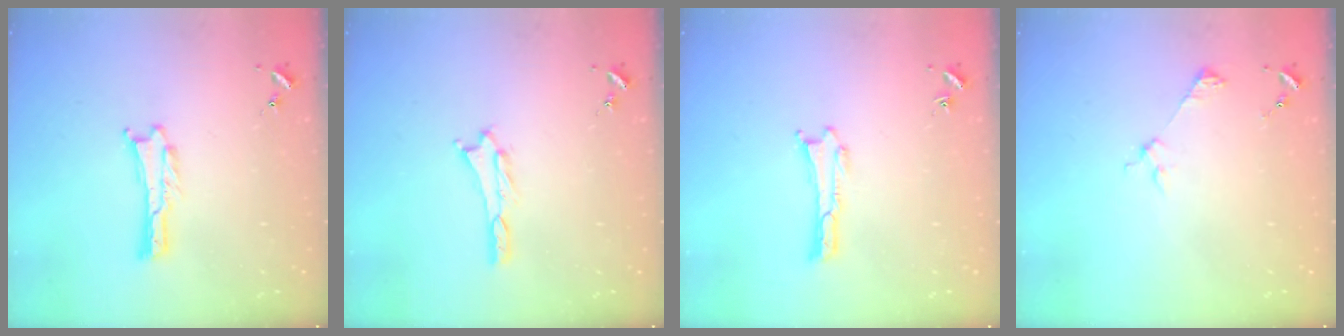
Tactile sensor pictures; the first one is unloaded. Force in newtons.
{"total": 0.7, "press": 0.7, "slide": 0.3}
{"total": 0.0}
{"total": 2.5, "press": 2.5, "slide": 0.2}